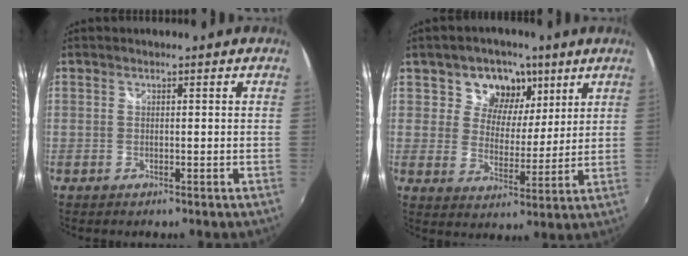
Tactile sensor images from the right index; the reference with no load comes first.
{"total": 9.2, "force": [4.7, 7.1, 3.5], "torque": [-0.057, -0.001, 0.072]}